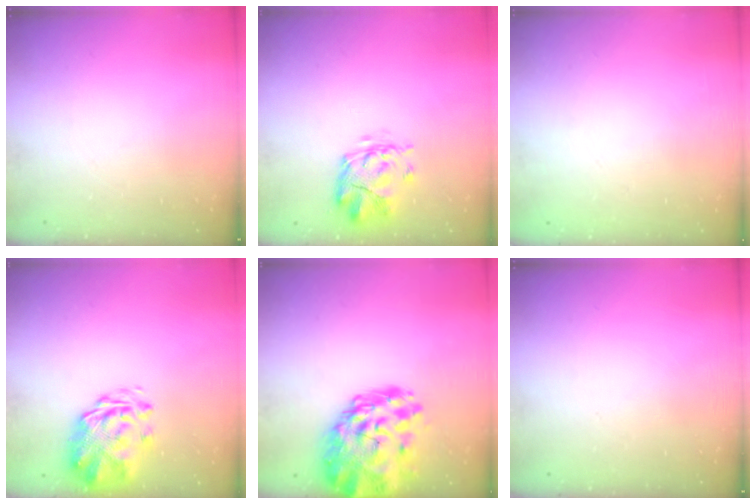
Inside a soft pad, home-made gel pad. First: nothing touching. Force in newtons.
{"total": 4.0, "press": 3.6, "slide": 1.8}
{"total": 1.6, "press": 1.6, "slide": 0.2}
{"total": 3.3, "press": 2.9, "slide": 1.6}
{"total": 17.4, "press": 16.5, "slide": 5.3}
{"total": 0.0}